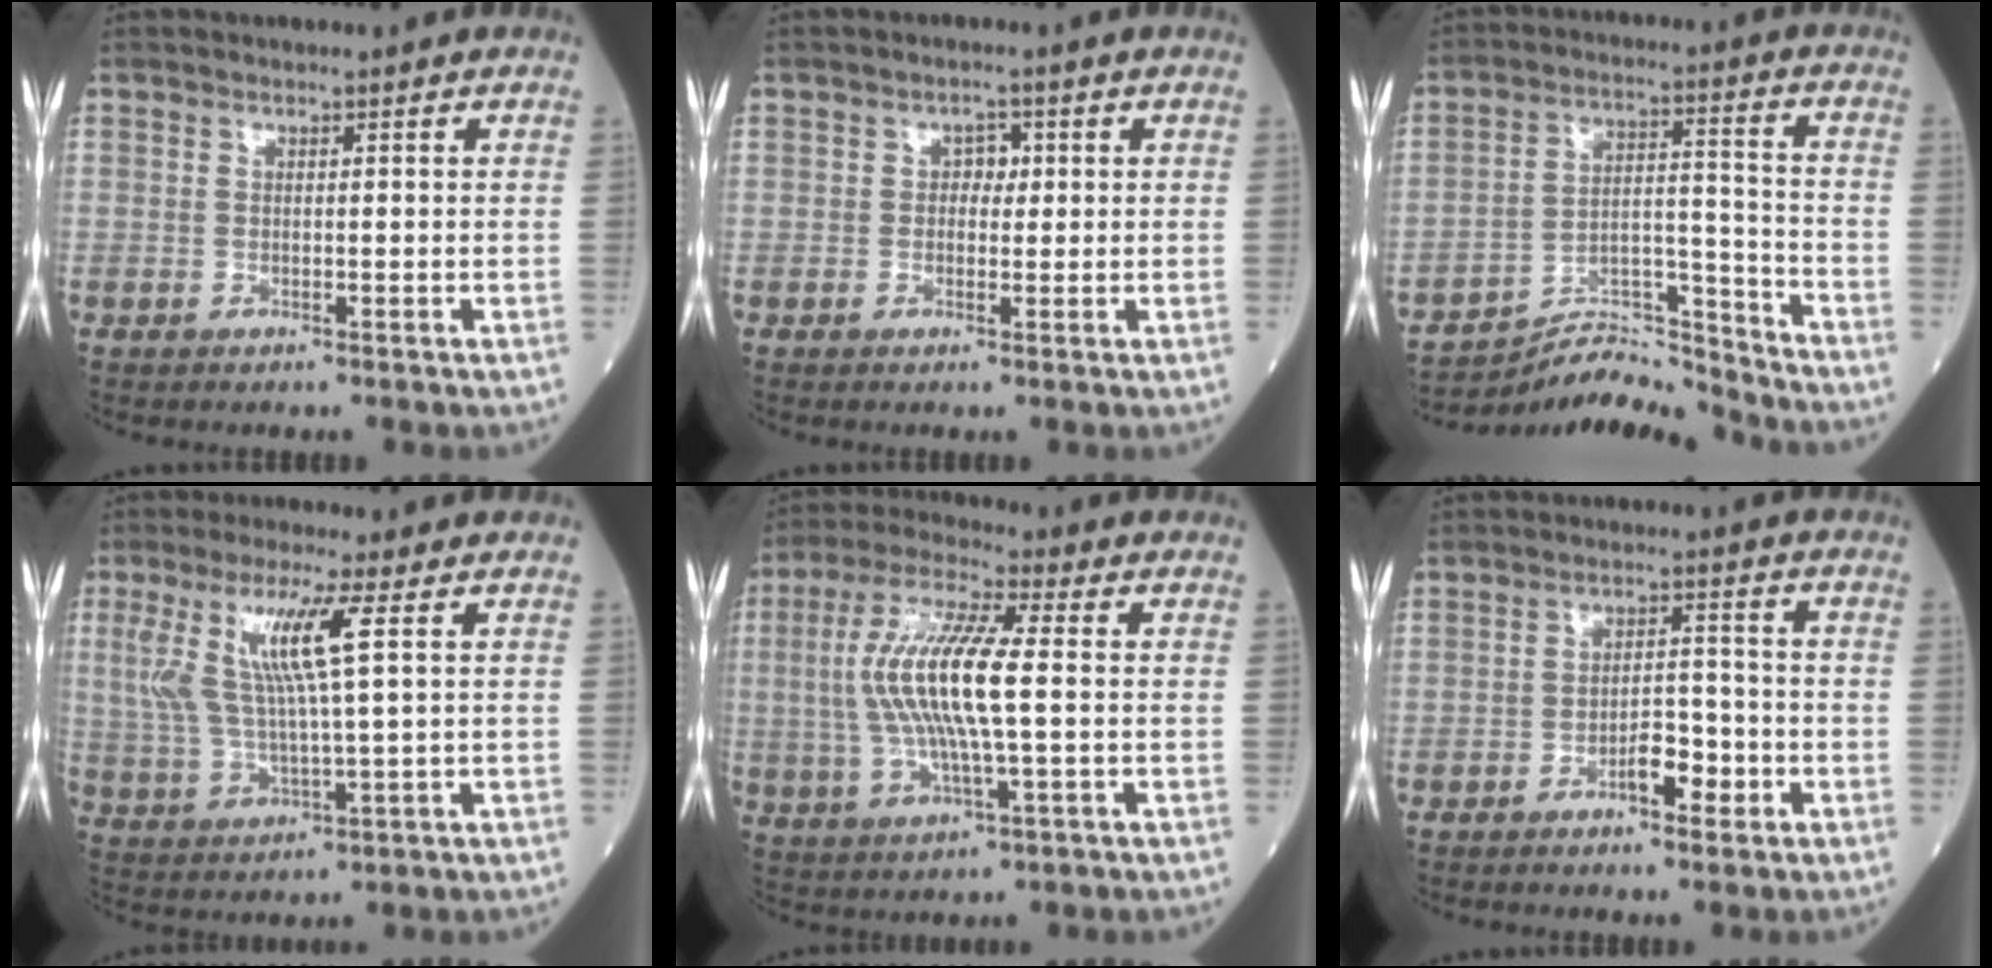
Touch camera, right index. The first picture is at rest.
{"total": 1.9, "force": [0.4, 1.3, 1.3], "torque": [-0.013, 0.005, 0.005]}
{"total": 11.1, "force": [-11.0, -0.5, -0.2], "torque": [-0.002, 0.041, -0.191]}
{"total": 9.8, "force": [3.0, 0.4, 9.4], "torque": [-0.210, 0.008, 0.062]}
{"total": 13.0, "force": [0.5, 2.0, 12.8], "torque": [-0.271, 0.009, 0.007]}
{"total": 4.3, "force": [-2.2, 1.5, 3.3], "torque": [-0.052, 0.008, -0.037]}